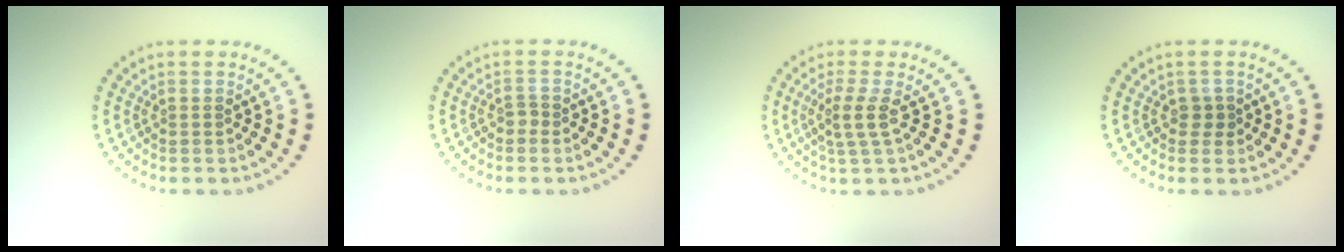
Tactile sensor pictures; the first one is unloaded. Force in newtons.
{"total": 0.8, "press": 0.5, "slide": 0.7}
{"total": 2.3, "press": 1.6, "slide": 1.6}
{"total": 1.1, "press": 0.9, "slide": 0.7}